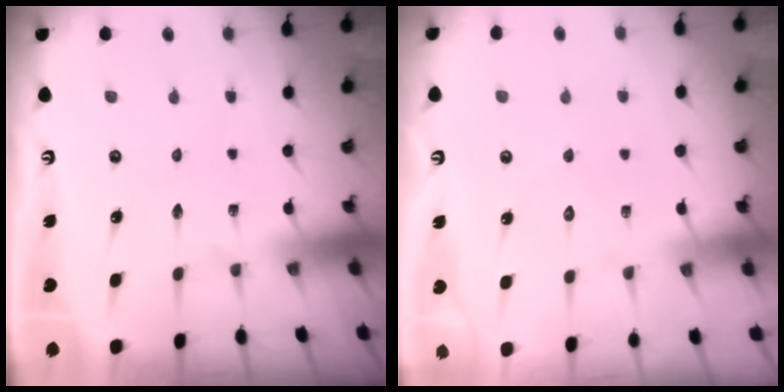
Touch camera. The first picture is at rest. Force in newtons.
{"total": 5.7, "press": 5.7, "slide": 0.7}